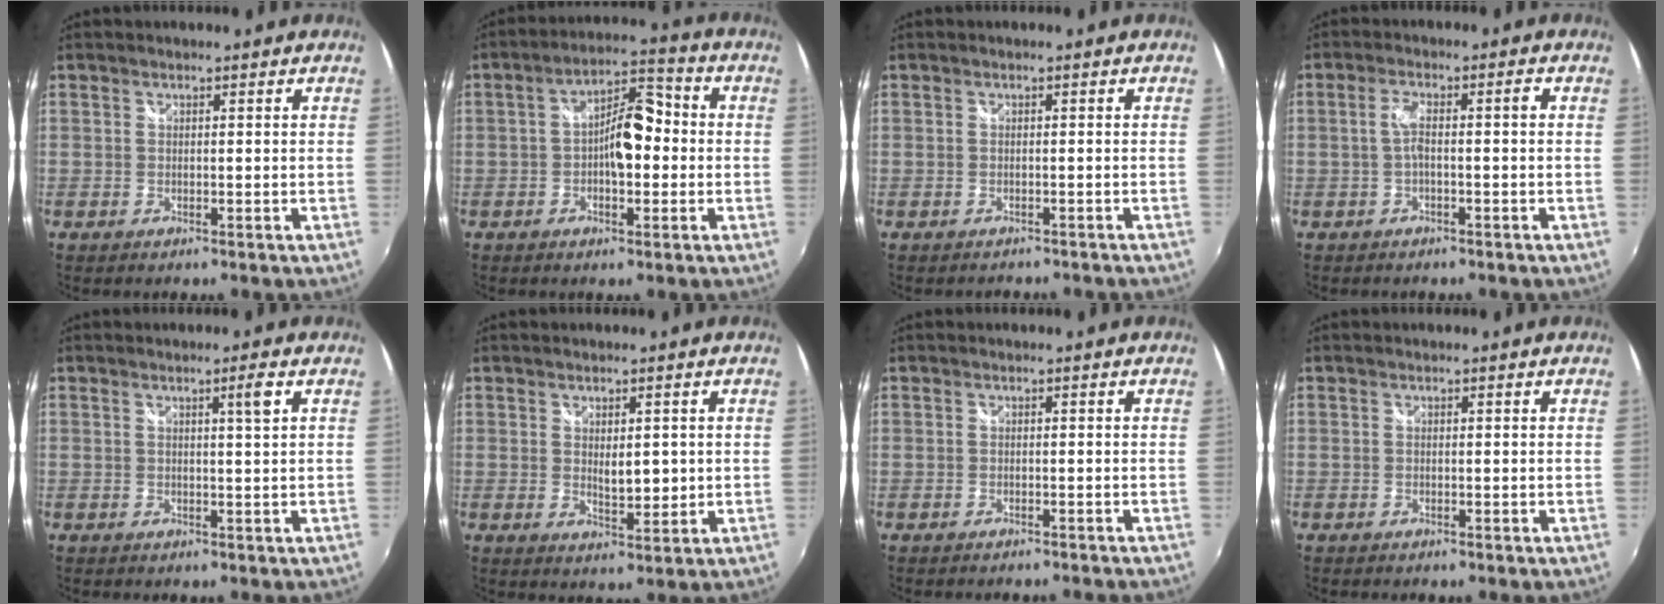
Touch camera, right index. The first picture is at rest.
{"total": 8.5, "force": [-1.0, 3.7, 7.6], "torque": [-0.130, 0.022, -0.019]}
{"total": 2.2, "force": [-2.0, 0.8, 0.5], "torque": [-0.013, -0.011, -0.026]}
{"total": 3.3, "force": [-1.1, 0.1, 3.1], "torque": [-0.060, 0.006, -0.020]}
{"total": 1.9, "force": [0.6, -0.5, 1.8], "torque": [-0.029, -0.001, 0.010]}
{"total": 3.6, "force": [0.4, 1.7, 3.2], "torque": [-0.050, -0.004, 0.010]}
{"total": 2.3, "force": [-2.1, 0.7, 0.7], "torque": [-0.022, -0.010, -0.033]}
{"total": 0.0}